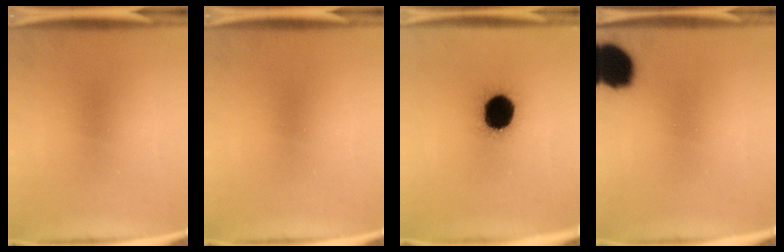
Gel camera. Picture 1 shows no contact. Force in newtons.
{"total": 0.0}
{"total": 19.7}
{"total": 13.5}